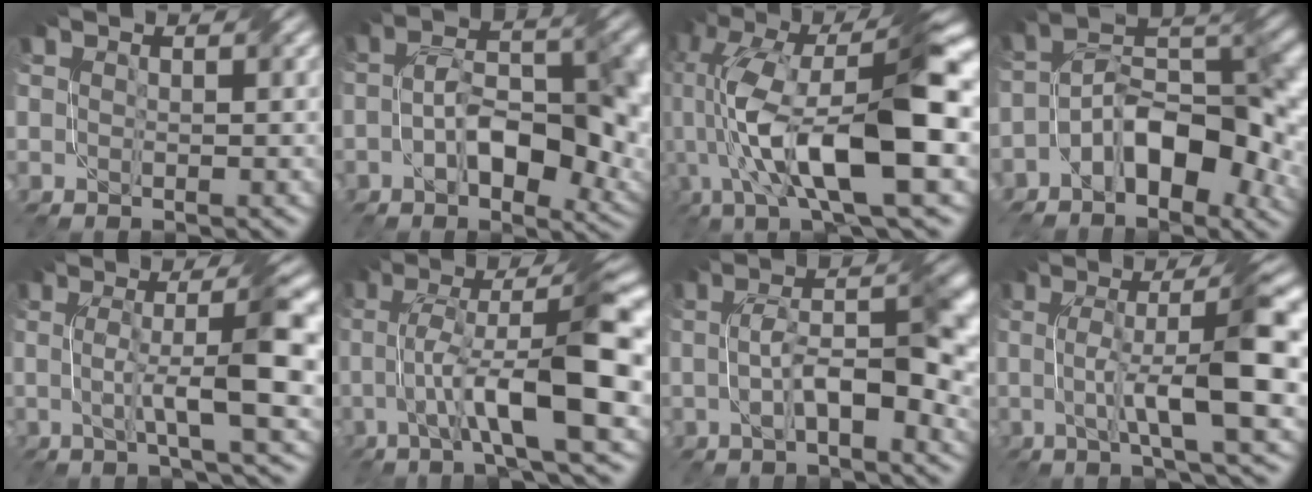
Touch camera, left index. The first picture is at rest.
{"total": 10.4, "force": [-2.1, 4.7, 9.1], "torque": [-0.137, 0.007, -0.034]}
{"total": 14.3, "force": [-1.4, 4.1, 13.6], "torque": [-0.244, 0.016, -0.026]}
{"total": 10.0, "force": [-3.8, 4.8, 7.9], "torque": [-0.118, 0.016, -0.074]}
{"total": 8.1, "force": [0.0, 1.2, 8.0], "torque": [-0.118, 0.009, 0.000]}
{"total": 11.6, "force": [-0.9, 2.2, 11.4], "torque": [-0.182, 0.024, -0.018]}
{"total": 8.3, "force": [-0.9, 3.1, 7.7], "torque": [-0.122, 0.009, -0.016]}
{"total": 9.7, "force": [0.1, 1.7, 9.5], "torque": [-0.138, 0.009, 0.002]}